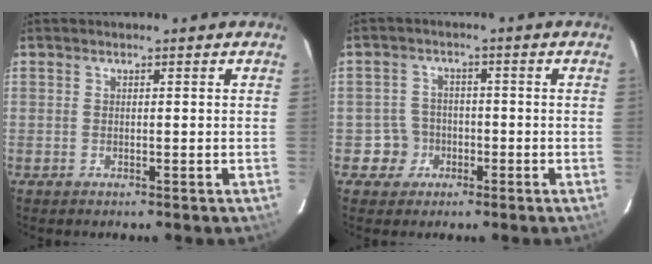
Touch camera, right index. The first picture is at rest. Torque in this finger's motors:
{"motor_torque": [-0.18, -0.05, -0.47, -0.21]}